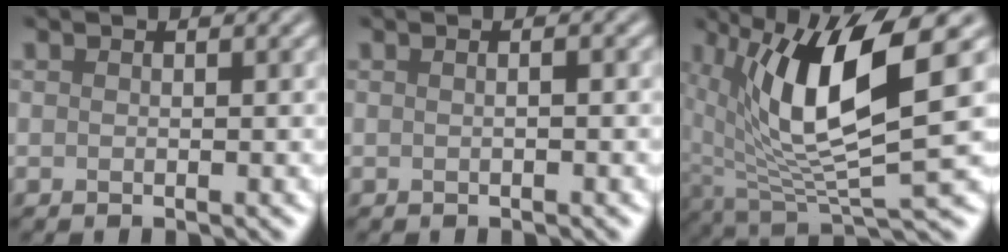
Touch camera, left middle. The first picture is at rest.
{"total": 0.9, "force": [0.1, 0.3, 0.9], "torque": [-0.014, 0.000, -0.007]}
{"total": 11.1, "force": [3.1, 3.2, 10.2], "torque": [-0.184, -0.003, 0.062]}